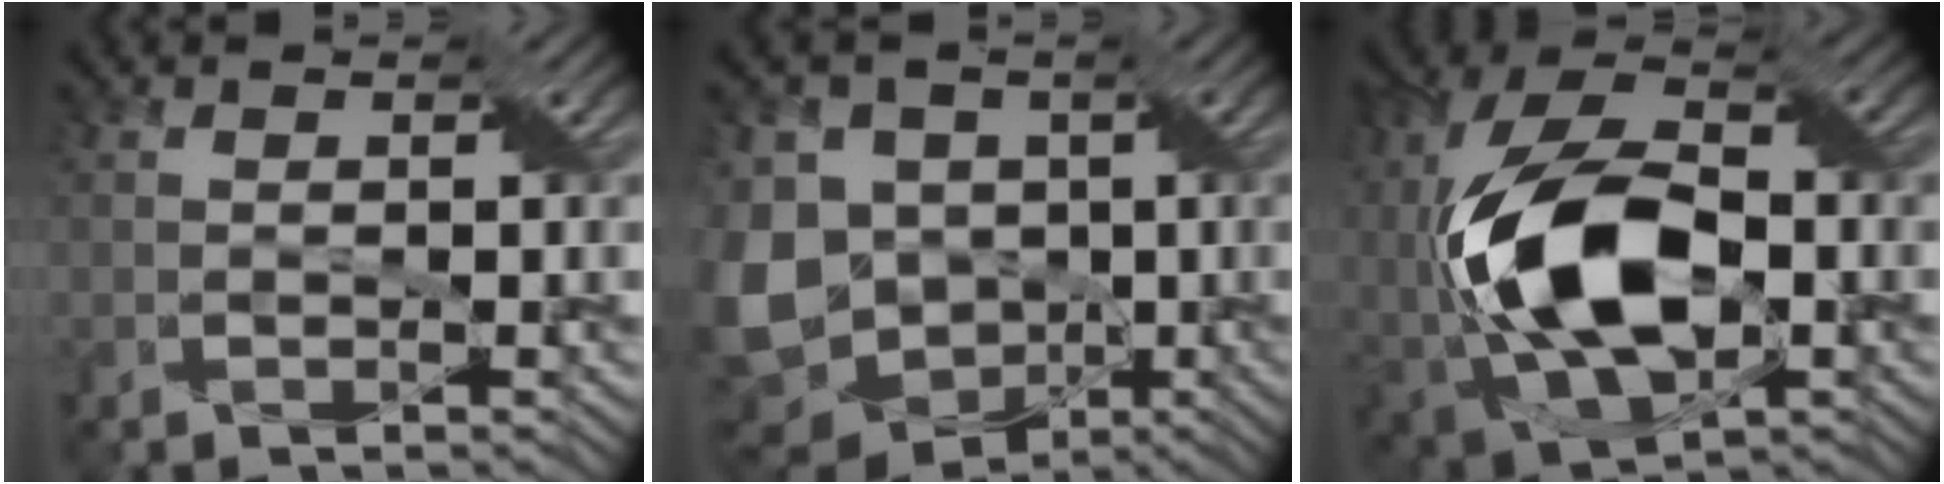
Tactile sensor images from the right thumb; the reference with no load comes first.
{"total": 14.9, "force": [-2.2, 12.3, 8.1], "torque": [-0.220, -0.013, -0.053]}
{"total": 15.7, "force": [-1.4, 9.3, 12.6], "torque": [-0.259, 0.009, -0.032]}